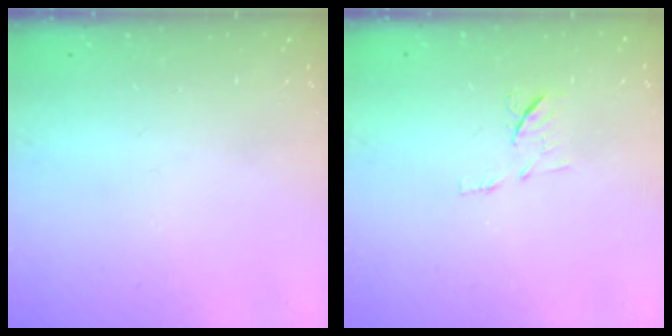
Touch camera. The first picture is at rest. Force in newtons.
{"total": 6.7, "press": 6.6, "slide": 1.0}